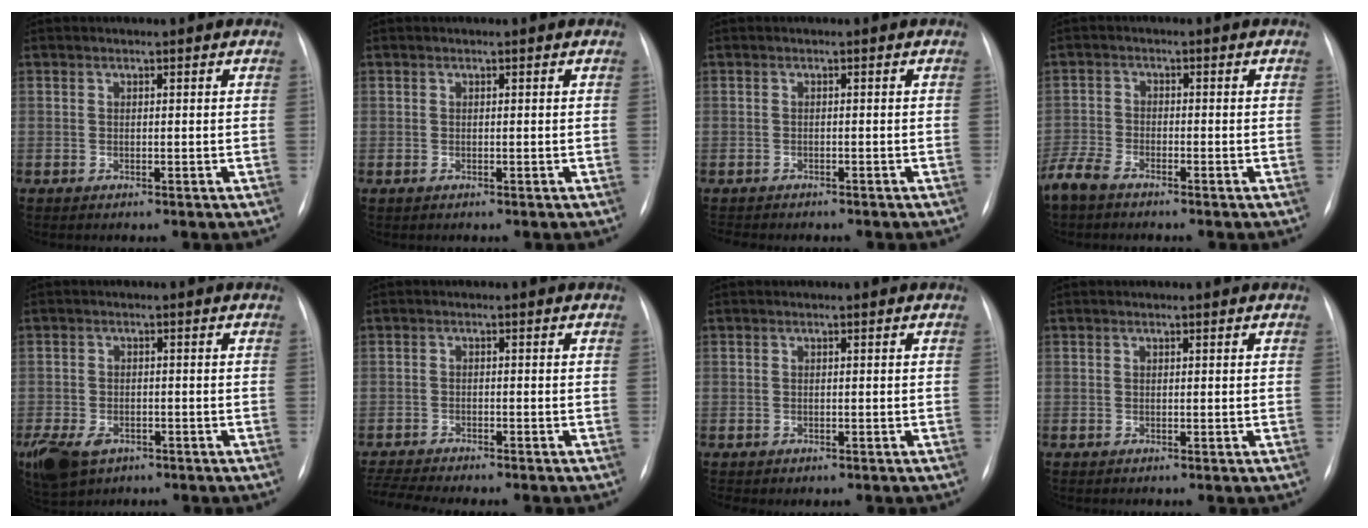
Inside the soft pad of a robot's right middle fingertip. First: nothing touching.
{"total": 0.0}
{"total": 4.8, "force": [-4.2, 1.3, 1.9], "torque": [-0.033, -0.007, -0.053]}
{"total": 4.7, "force": [-4.1, 1.3, 2.0], "torque": [-0.047, -0.011, -0.082]}
{"total": 9.6, "force": [-5.2, 6.6, 4.7], "torque": [-0.118, -0.005, -0.078]}
{"total": 8.6, "force": [-7.8, 0.5, 3.5], "torque": [-0.059, -0.008, -0.118]}
{"total": 1.5, "force": [-1.1, 0.8, 0.7], "torque": [-0.013, -0.003, -0.009]}
{"total": 0.0}